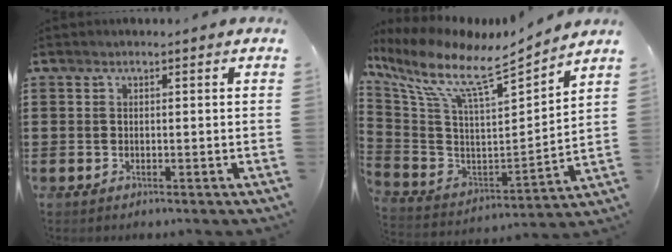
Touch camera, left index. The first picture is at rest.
{"total": 9.2, "force": [6.9, 1.3, 6.0], "torque": [-0.143, -0.057, 0.109]}